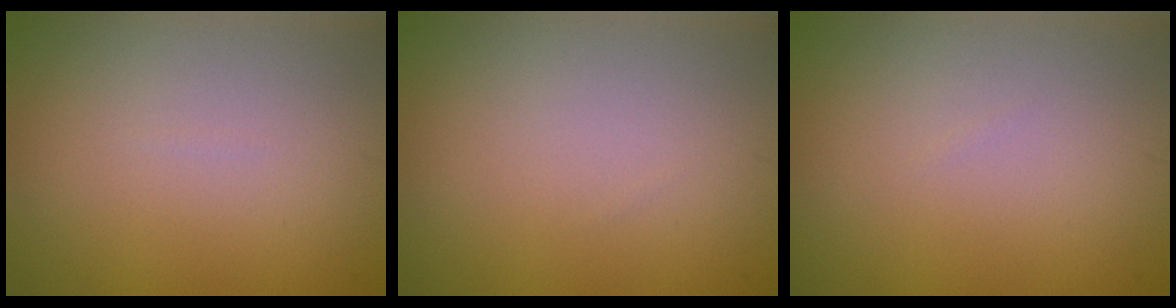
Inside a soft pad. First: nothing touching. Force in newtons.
{"total": 0.0}
{"total": 0.0}